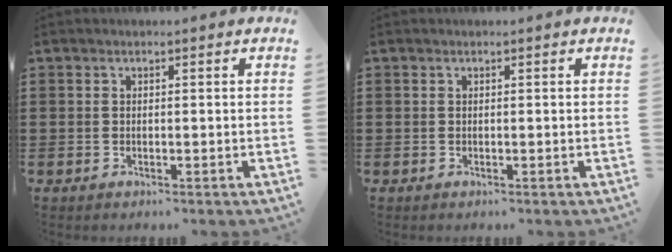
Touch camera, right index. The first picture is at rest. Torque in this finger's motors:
{"motor_torque": [0.11, 0.00, -0.06, 0.01]}